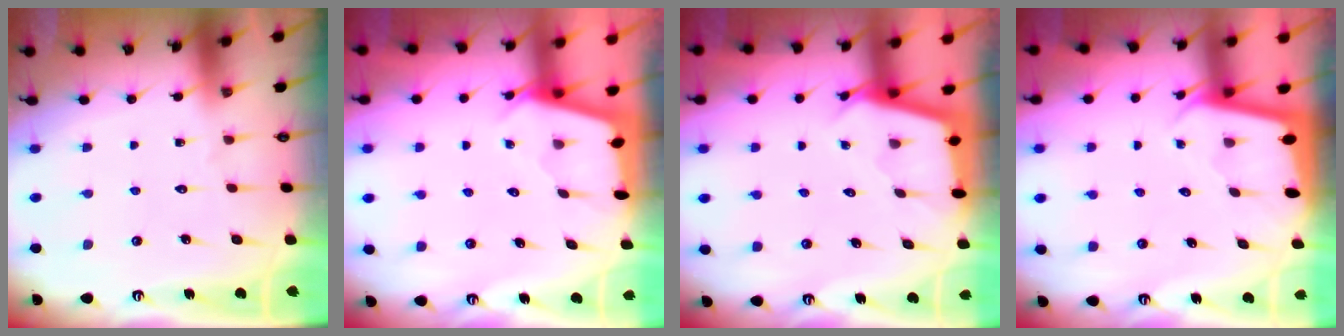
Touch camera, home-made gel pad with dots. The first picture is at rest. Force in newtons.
{"total": 2.6, "press": 2.5, "slide": 0.3}
{"total": 2.4, "press": 2.4, "slide": 0.1}
{"total": 2.0, "press": 2.0, "slide": 0.1}